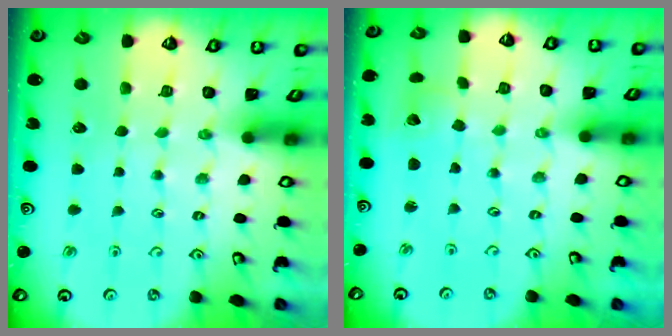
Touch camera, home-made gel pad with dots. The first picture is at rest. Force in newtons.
{"total": 2.2, "press": 2.2, "slide": 0.3}